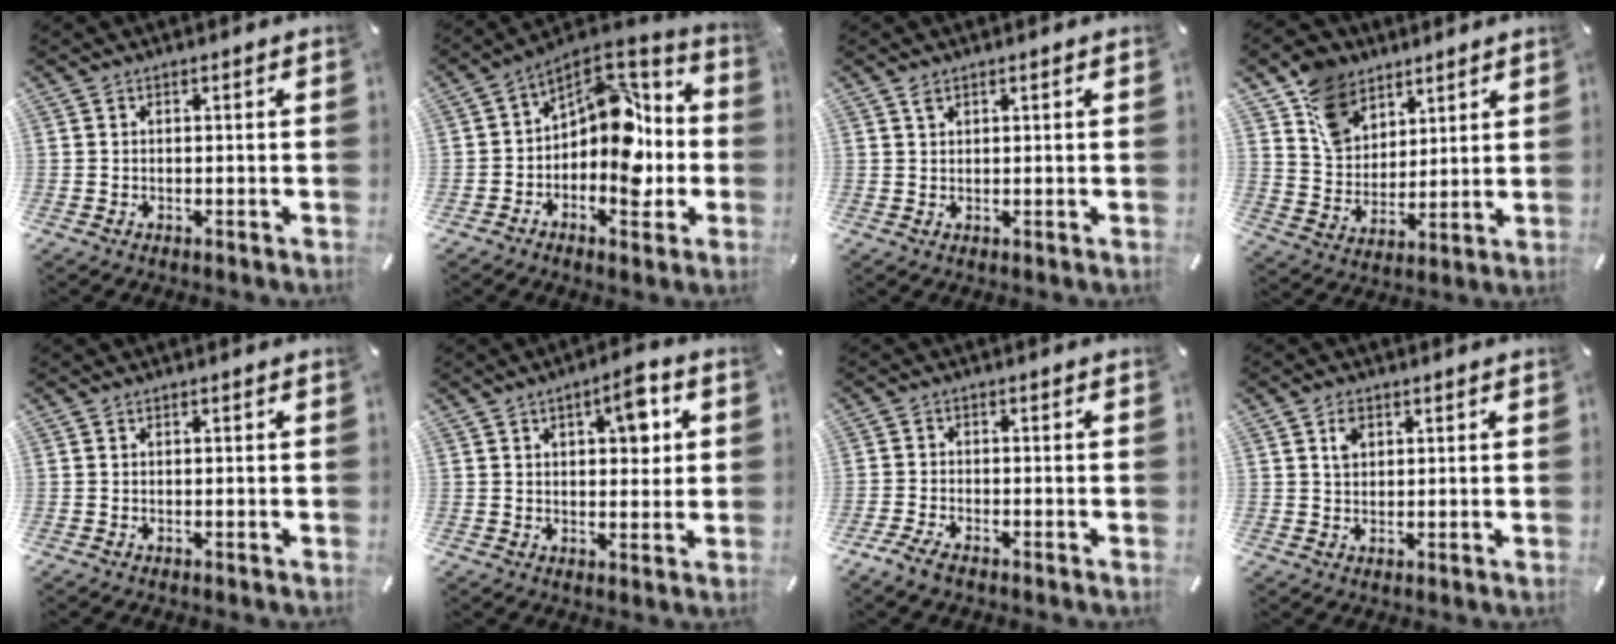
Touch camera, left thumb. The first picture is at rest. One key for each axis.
{"total": 13.4, "fx": -0.1, "fy": 10.2, "fz": 8.7, "tx": -0.089, "ty": -0.020, "tz": 0.004}
{"total": 1.4, "fx": 0.9, "fy": 0.6, "fz": 0.8, "tx": -0.016, "ty": 0.000, "tz": 0.017}
{"total": 11.2, "fx": 7.2, "fy": 8.0, "fz": 3.0, "tx": -0.080, "ty": -0.030, "tz": 0.144}
{"total": 0.0}
{"total": 7.8, "fx": 2.9, "fy": 3.8, "fz": 6.2, "tx": -0.073, "ty": -0.009, "tz": 0.041}
{"total": 3.2, "fx": -2.5, "fy": 1.1, "fz": 1.7, "tx": -0.045, "ty": 0.008, "tz": -0.053}
{"total": 3.0, "fx": 1.3, "fy": 2.2, "fz": 1.6, "tx": -0.024, "ty": -0.003, "tz": 0.021}